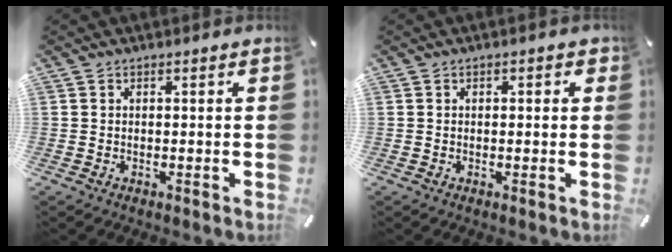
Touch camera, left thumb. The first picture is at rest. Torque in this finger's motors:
{"motor_torque": [-0.14, -0.14, 0.14, 0.15, -0.09]}